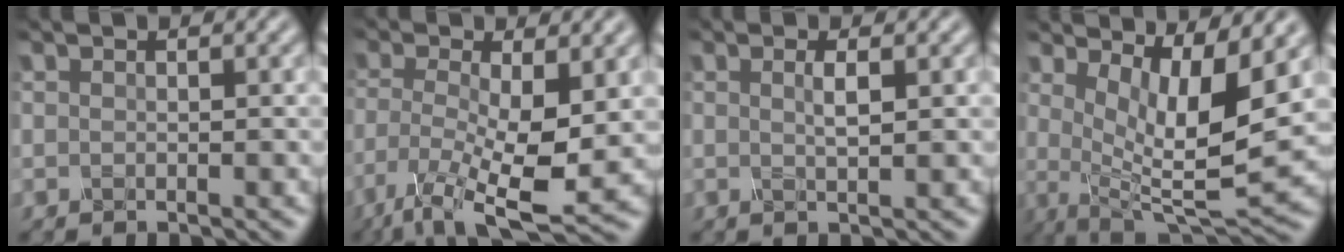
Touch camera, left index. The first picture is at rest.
{"total": 7.9, "force": [-3.1, 2.7, 6.8], "torque": [-0.146, -0.021, -0.052]}
{"total": 1.2, "force": [0.0, 0.2, 1.2], "torque": [-0.024, 0.001, 0.002]}
{"total": 8.6, "force": [2.1, 2.4, 7.9], "torque": [-0.134, -0.008, 0.047]}